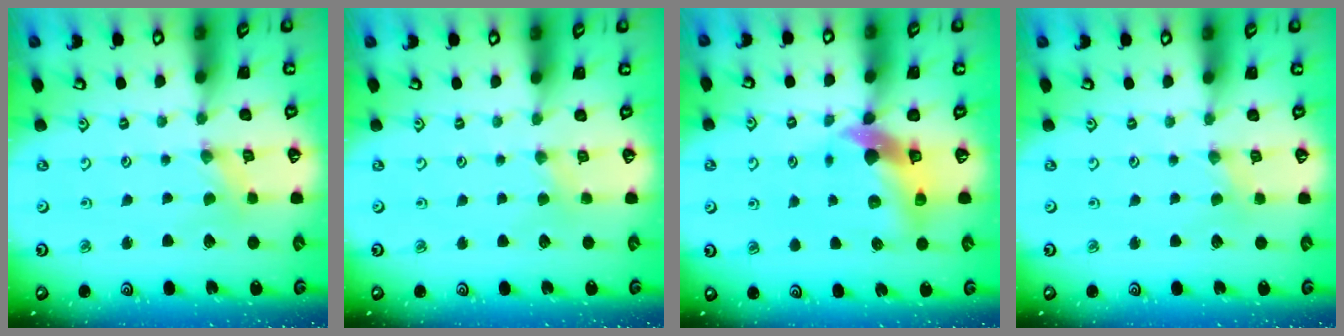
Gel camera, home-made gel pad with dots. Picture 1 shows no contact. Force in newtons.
{"total": 0.9, "press": 0.8, "slide": 0.3}
{"total": 9.7, "press": 9.5, "slide": 1.6}
{"total": 0.0}